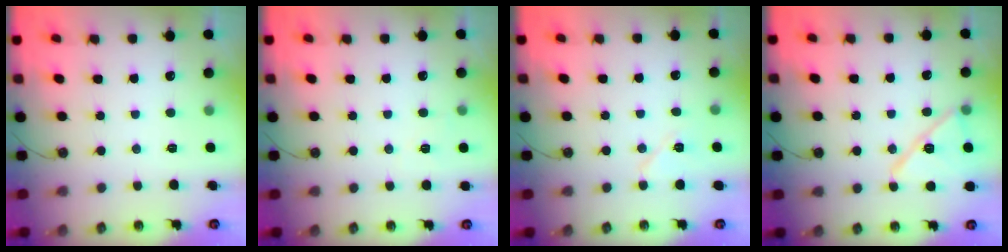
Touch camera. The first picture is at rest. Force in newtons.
{"total": 7.9, "press": 4.8, "slide": 6.3}
{"total": 8.3, "press": 4.5, "slide": 6.9}
{"total": 13.0, "press": 13.0, "slide": 1.0}